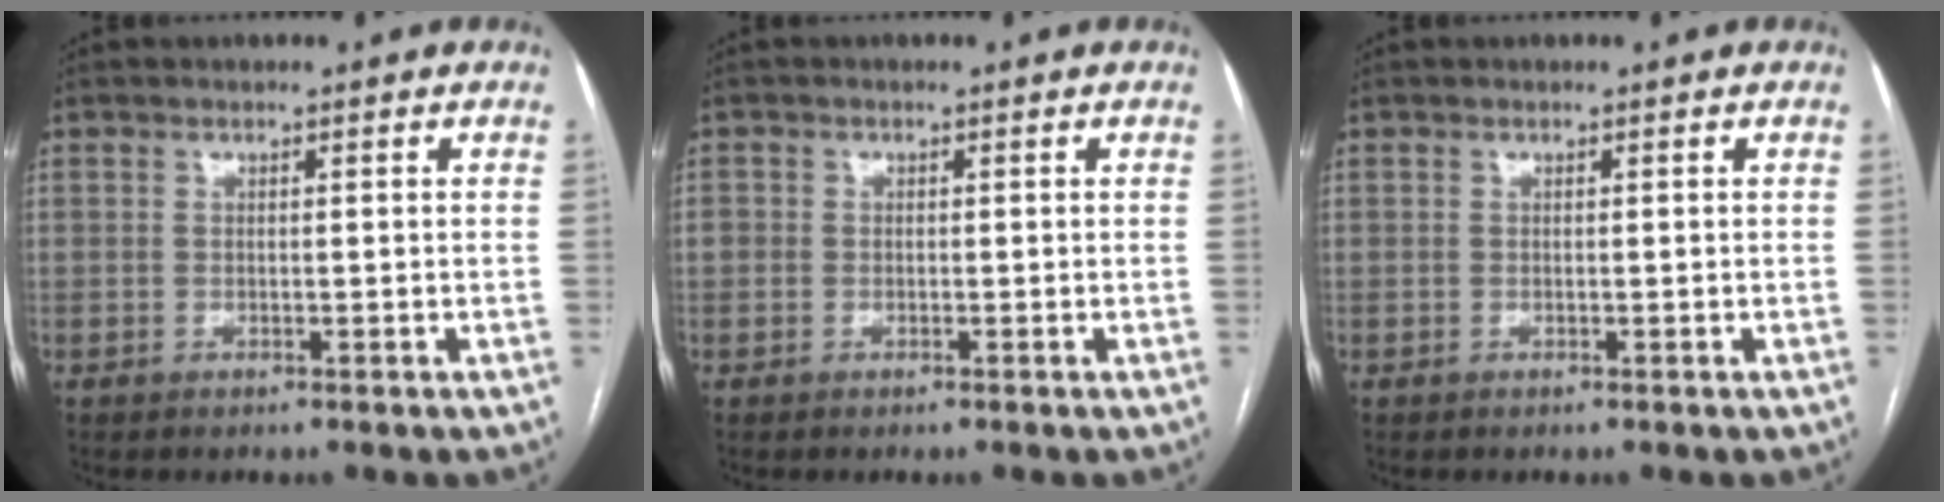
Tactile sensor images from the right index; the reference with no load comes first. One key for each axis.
{"total": 1.4, "fx": -0.1, "fy": 1.4, "fz": 0.4, "tx": -0.001, "ty": 0.010, "tz": 0.000}
{"total": 0.0}